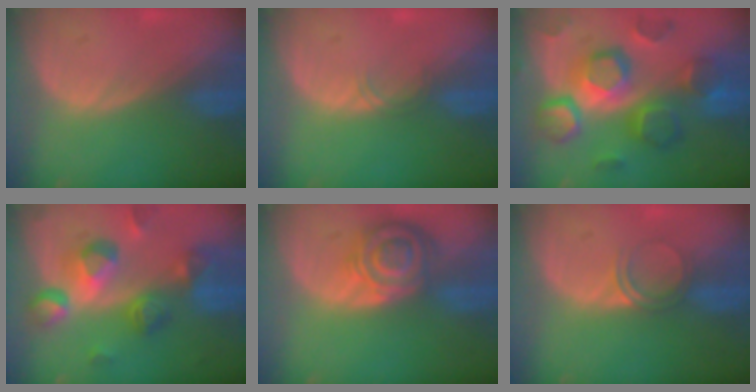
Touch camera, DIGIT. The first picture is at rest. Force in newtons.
{"total": 1.1, "press": 1.1, "slide": 0.1}
{"total": 12.2, "press": 12.1, "slide": 0.9}
{"total": 10.3, "press": 9.3, "slide": 4.6}
{"total": 8.2, "press": 7.2, "slide": 4.0}
{"total": 2.9, "press": 2.6, "slide": 1.1}